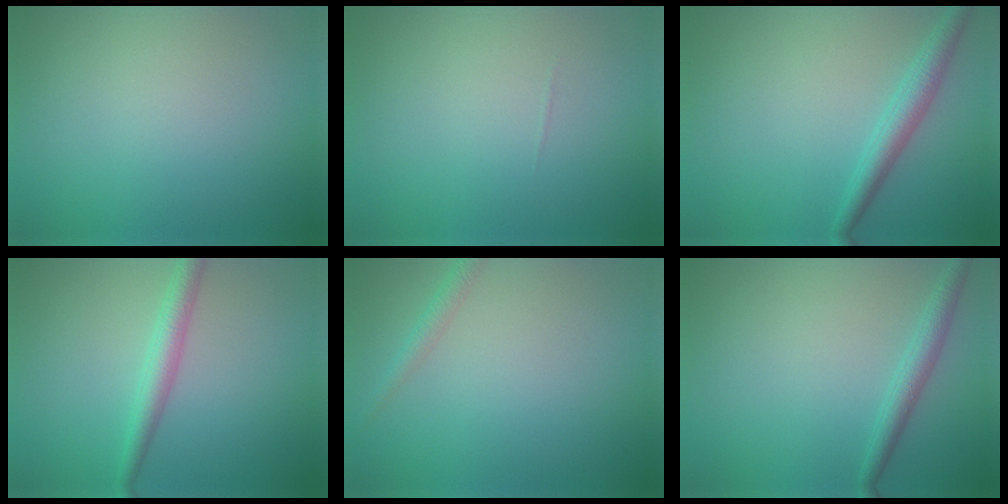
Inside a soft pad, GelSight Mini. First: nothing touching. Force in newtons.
{"total": 0.0}
{"total": 2.7, "press": 2.7, "slide": 0.1}
{"total": 2.6, "press": 2.6, "slide": 0.0}
{"total": 1.4, "press": 1.4, "slide": 0.0}
{"total": 2.1, "press": 2.1, "slide": 0.1}